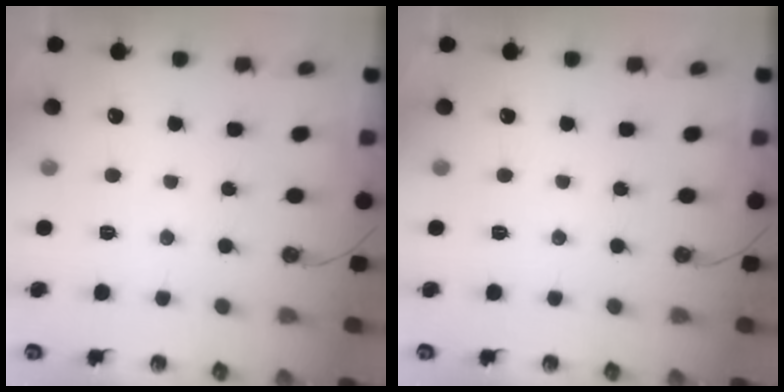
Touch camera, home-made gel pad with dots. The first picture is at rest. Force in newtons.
{"total": 0.0}